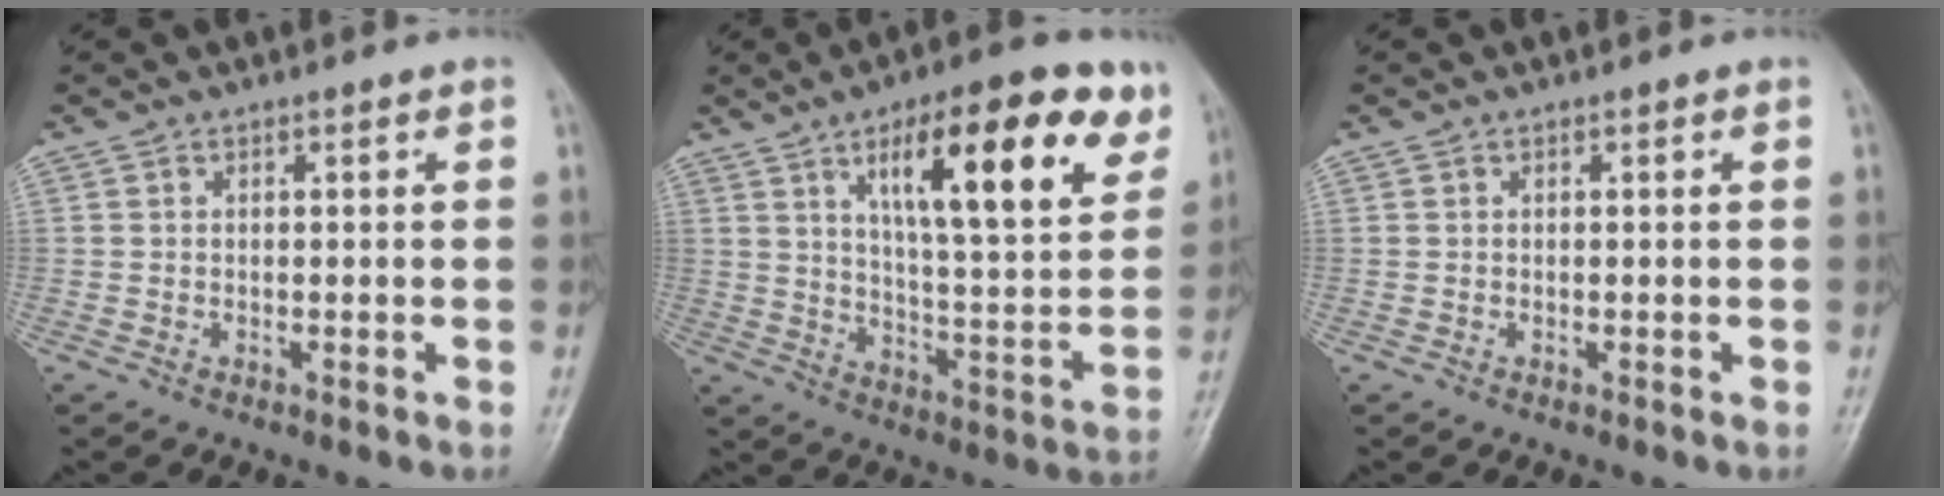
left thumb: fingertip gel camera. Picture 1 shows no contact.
{"total": 20.9, "force": [10.2, 6.2, 17.1], "torque": [-0.214, -0.037, 0.156]}
{"total": 0.0}